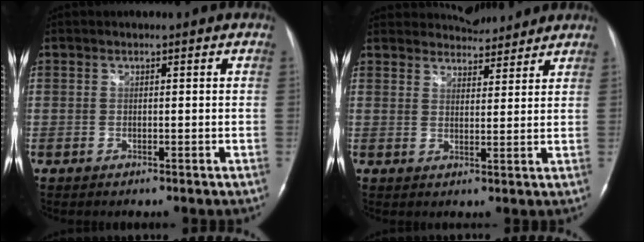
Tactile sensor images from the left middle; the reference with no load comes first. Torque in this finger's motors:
{"motor_torque": [1.59, -0.55, 0.08, 0.09]}